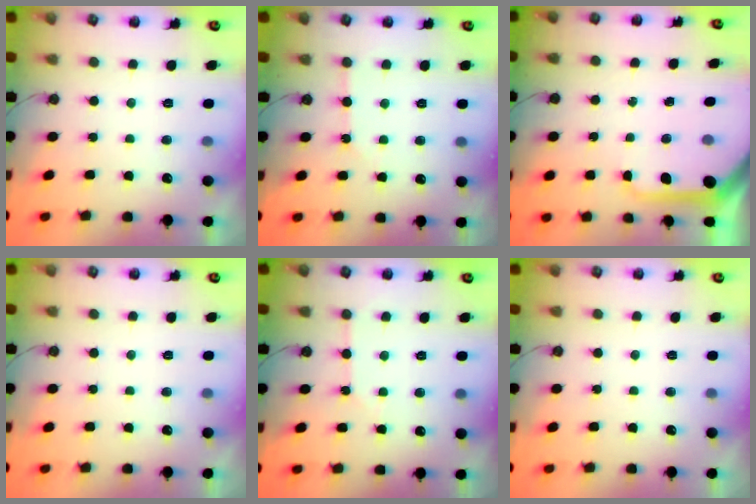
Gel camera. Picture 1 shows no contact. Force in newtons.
{"total": 4.0, "press": 3.9, "slide": 0.6}
{"total": 9.7, "press": 9.7, "slide": 1.1}
{"total": 0.0}
{"total": 2.5, "press": 2.4, "slide": 0.4}
{"total": 0.0}